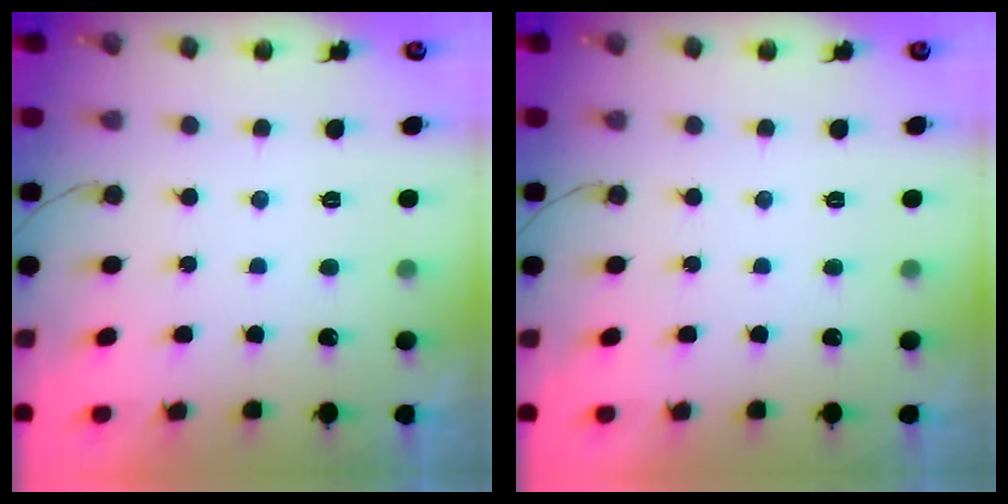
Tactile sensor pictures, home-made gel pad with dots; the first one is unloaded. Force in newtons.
{"total": 0.0}